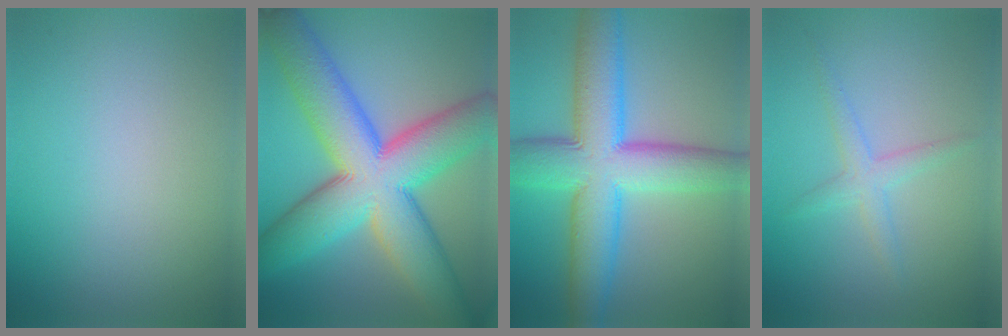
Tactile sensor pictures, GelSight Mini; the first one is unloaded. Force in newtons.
{"total": 15.4, "press": 15.4, "slide": 0.6}
{"total": 11.0, "press": 11.0, "slide": 0.3}
{"total": 2.1, "press": 2.1, "slide": 0.1}